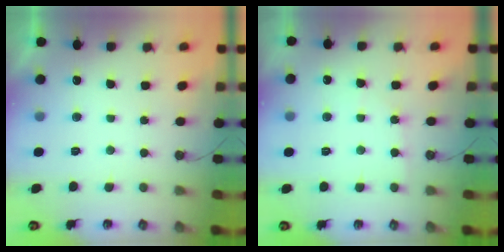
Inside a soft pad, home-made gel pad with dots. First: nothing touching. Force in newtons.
{"total": 3.2, "press": 3.1, "slide": 0.4}